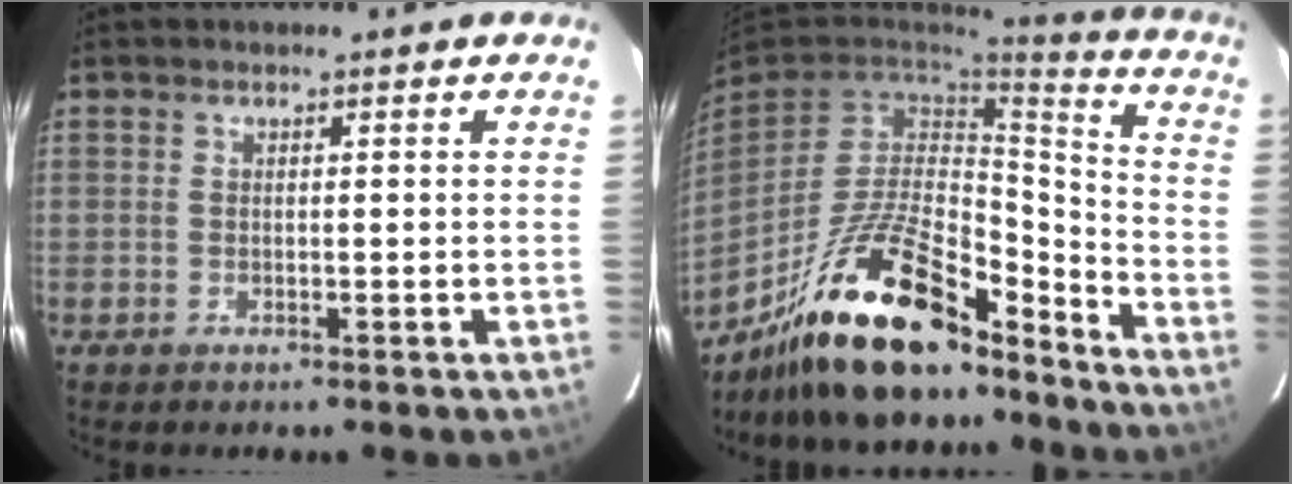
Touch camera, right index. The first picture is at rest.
{"total": 22.7, "force": [-16.6, 7.6, 13.4], "torque": [-0.258, -0.002, -0.273]}